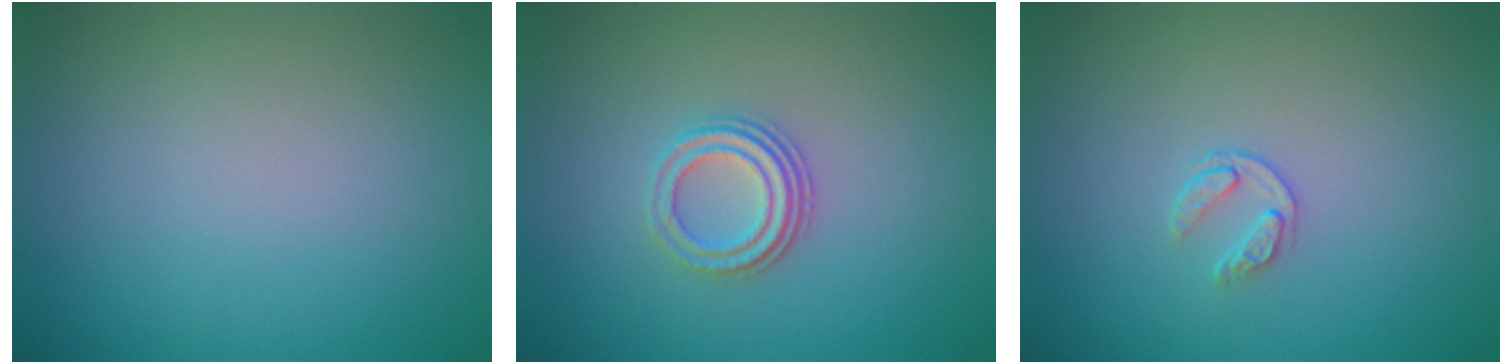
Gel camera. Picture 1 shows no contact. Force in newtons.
{"total": 2.9, "press": 2.2, "slide": 1.9}
{"total": 1.3, "press": 0.8, "slide": 1.1}